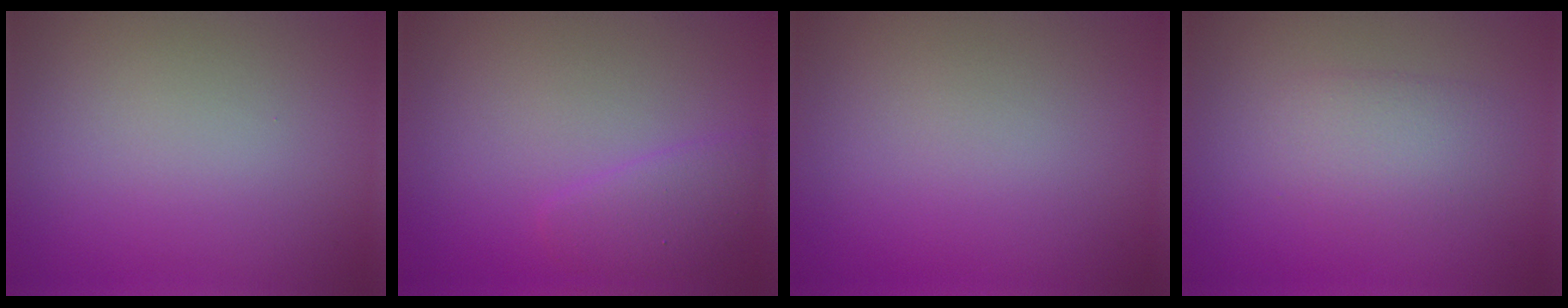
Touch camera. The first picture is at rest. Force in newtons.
{"total": 2.3, "press": 2.3, "slide": 0.2}
{"total": 0.0}
{"total": 2.3, "press": 2.2, "slide": 0.1}